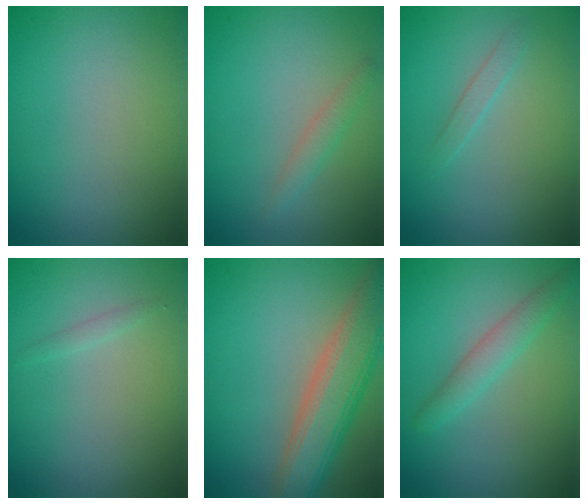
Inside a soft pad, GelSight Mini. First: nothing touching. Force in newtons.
{"total": 1.5, "press": 1.5, "slide": 0.2}
{"total": 1.0, "press": 1.0, "slide": 0.0}
{"total": 0.5, "press": 0.5, "slide": 0.1}
{"total": 7.3, "press": 7.3, "slide": 0.6}
{"total": 2.4, "press": 2.4, "slide": 0.2}